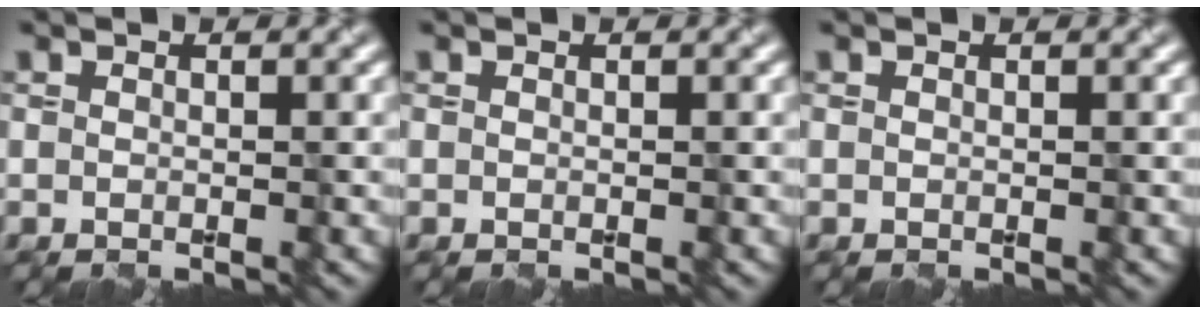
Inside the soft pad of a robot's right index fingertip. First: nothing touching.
{"total": 0.0}
{"total": 0.0}